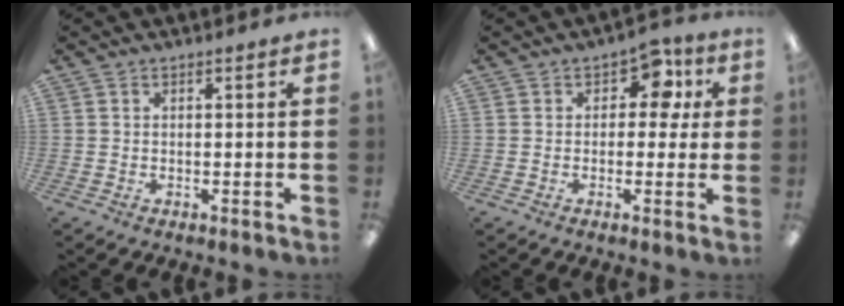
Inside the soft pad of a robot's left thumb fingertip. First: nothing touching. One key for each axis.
{"total": 7.5, "fx": 2.5, "fy": 4.9, "fz": 5.1, "tx": -0.058, "ty": -0.002, "tz": 0.036}